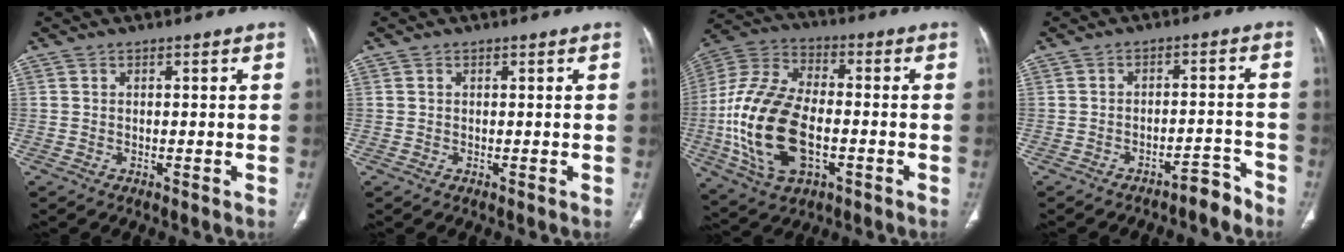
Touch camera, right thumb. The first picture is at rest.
{"total": 0.0}
{"total": 21.3, "force": [-4.0, 12.1, 17.0], "torque": [-0.351, 0.015, -0.069]}
{"total": 4.1, "force": [-3.6, 1.3, 1.3], "torque": [-0.011, 0.050, -0.050]}